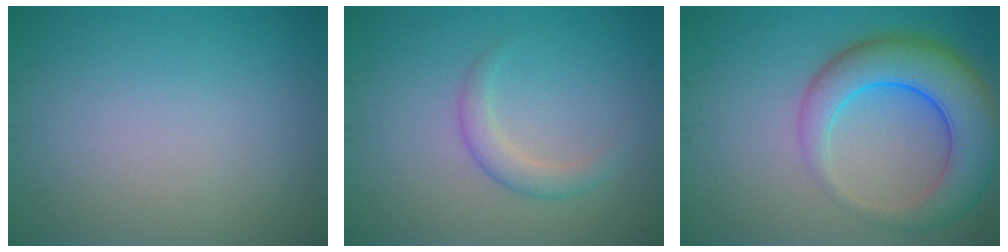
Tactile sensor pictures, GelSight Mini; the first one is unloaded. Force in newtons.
{"total": 2.0, "press": 2.0, "slide": 0.1}
{"total": 8.2, "press": 8.2, "slide": 0.3}